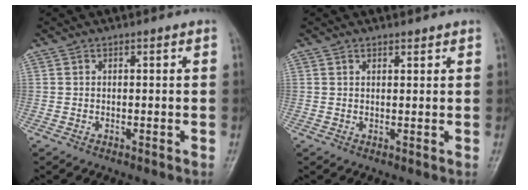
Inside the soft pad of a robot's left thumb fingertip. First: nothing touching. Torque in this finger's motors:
{"motor_torque": [-0.14, 0.05, -0.13, -0.11, -0.02]}